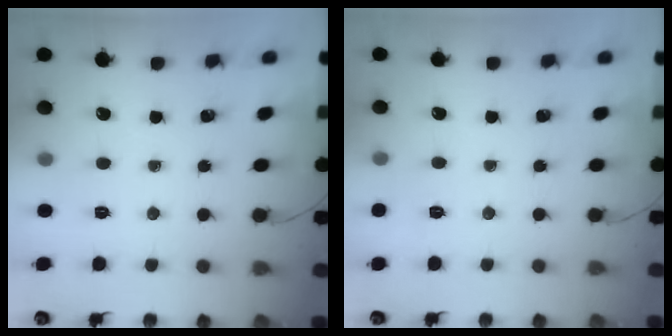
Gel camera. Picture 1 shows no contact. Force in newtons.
{"total": 6.8, "press": 6.5, "slide": 2.0}